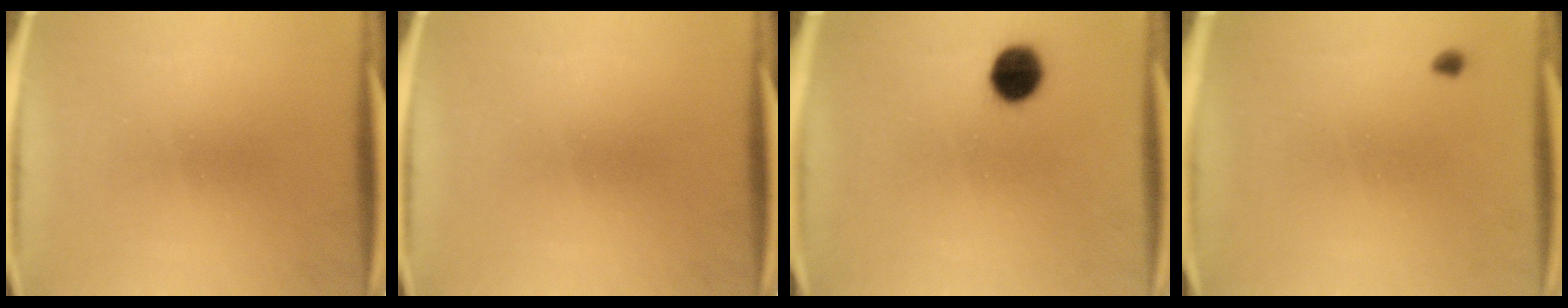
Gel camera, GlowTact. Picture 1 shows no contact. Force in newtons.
{"total": 0.0}
{"total": 8.1}
{"total": 0.8}